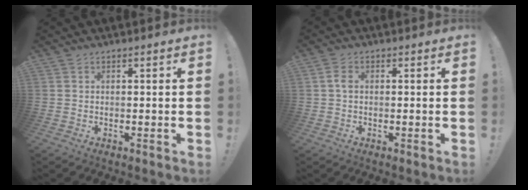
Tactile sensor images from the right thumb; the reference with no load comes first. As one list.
[{"total": 2.9, "force": [0.3, 1.8, 2.2], "torque": [-0.036, 0.004, 0.004]}]